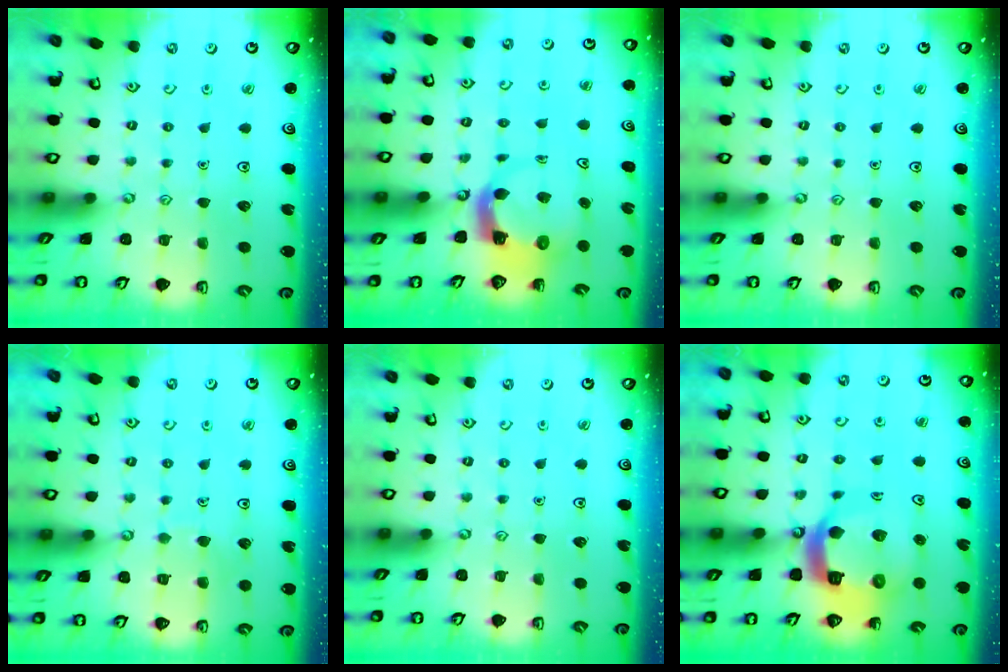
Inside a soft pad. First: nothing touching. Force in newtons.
{"total": 4.6, "press": 4.6, "slide": 0.6}
{"total": 0.0}
{"total": 4.7, "press": 4.7, "slide": 0.4}
{"total": 0.0}
{"total": 15.7, "press": 15.6, "slide": 1.7}